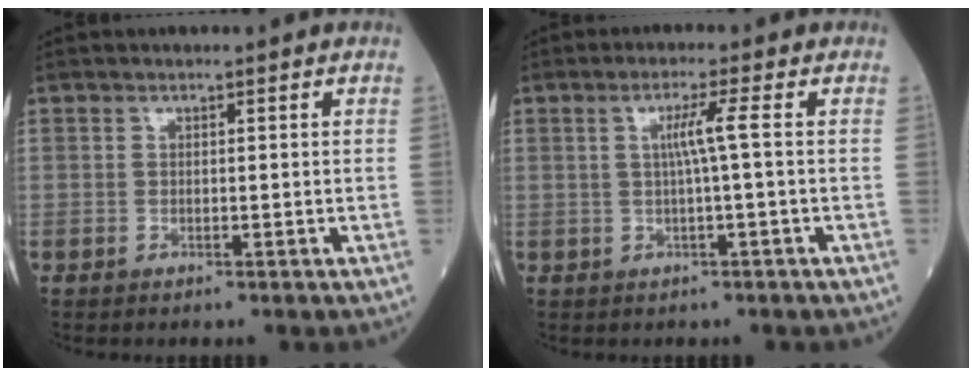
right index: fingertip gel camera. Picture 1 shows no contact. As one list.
[{"total": 3.3, "force": [0.2, -0.9, 3.2], "torque": [-0.061, 0.003, 0.004]}]